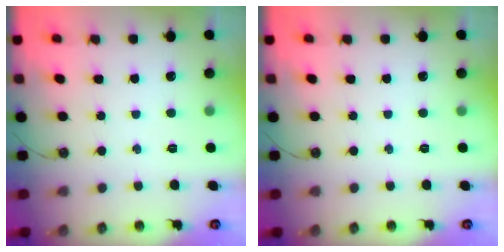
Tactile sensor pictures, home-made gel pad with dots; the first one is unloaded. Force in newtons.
{"total": 0.0}